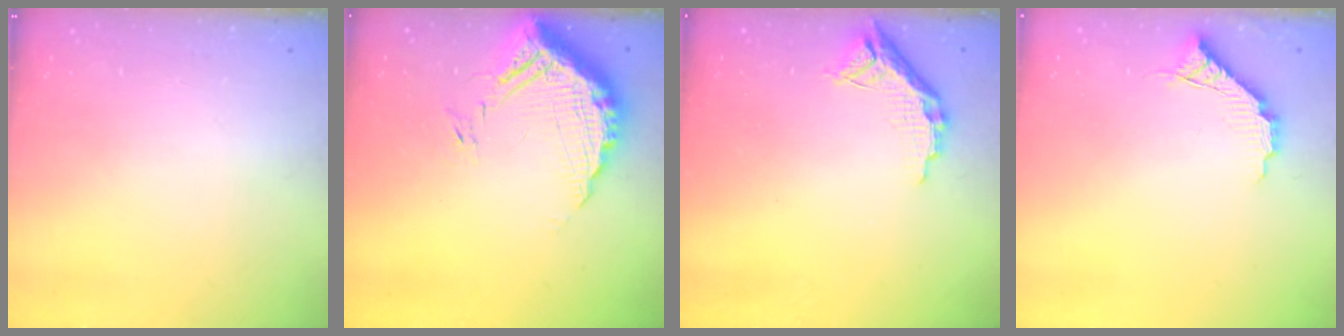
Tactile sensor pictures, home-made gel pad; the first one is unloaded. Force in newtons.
{"total": 14.6, "press": 14.5, "slide": 1.3}
{"total": 10.1, "press": 10.0, "slide": 0.8}
{"total": 8.7, "press": 8.7, "slide": 0.5}